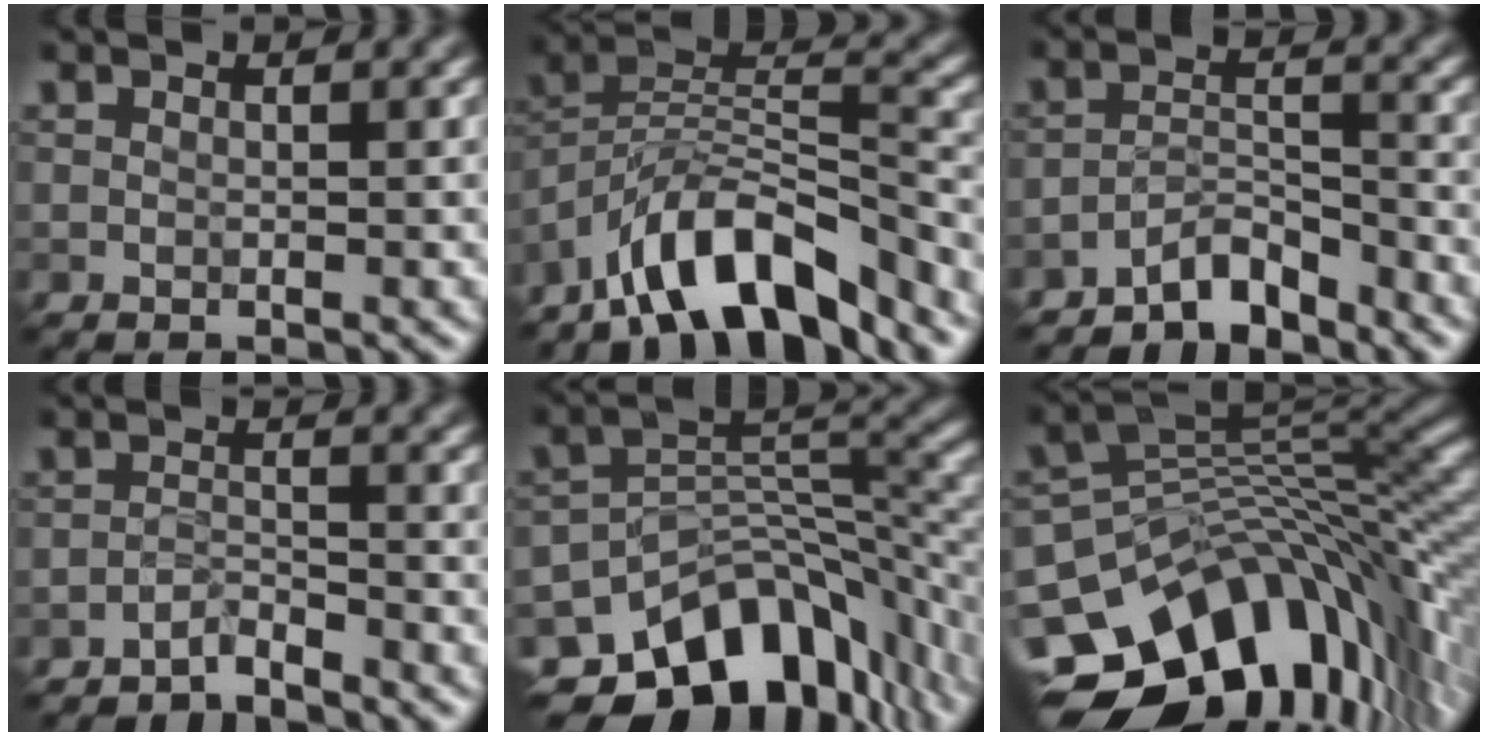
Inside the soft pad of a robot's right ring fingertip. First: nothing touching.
{"total": 9.8, "force": [-7.2, 2.9, 5.9], "torque": [-0.087, 0.009, -0.139]}
{"total": 3.4, "force": [-3.1, 0.8, 1.1], "torque": [-0.016, 0.011, -0.064]}
{"total": 1.9, "force": [-1.8, 0.2, 0.4], "torque": [-0.006, 0.004, -0.037]}
{"total": 13.0, "force": [-8.4, 7.2, 6.8], "torque": [-0.108, -0.005, -0.132]}
{"total": 14.3, "force": [-6.5, 8.3, 9.7], "torque": [-0.170, -0.001, -0.106]}